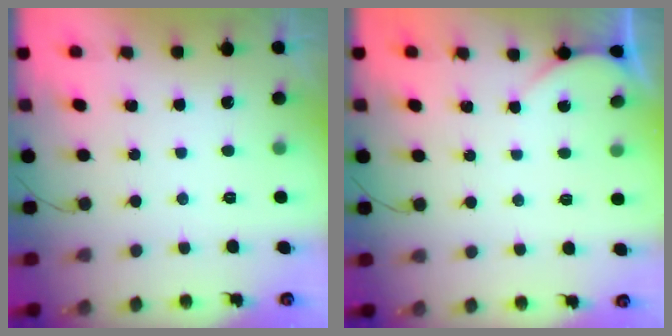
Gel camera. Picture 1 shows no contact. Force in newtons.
{"total": 2.4, "press": 2.4, "slide": 0.3}